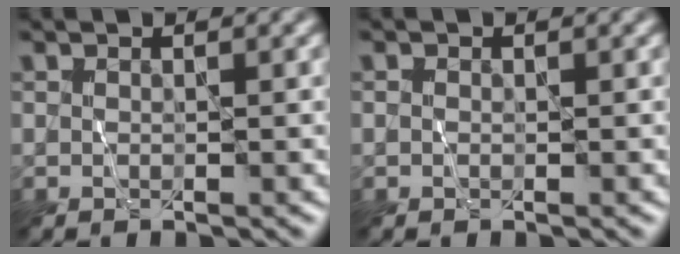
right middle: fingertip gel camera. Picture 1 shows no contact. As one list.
[{"total": 0.7, "force": [0.0, 0.6, 0.3], "torque": [-0.006, 0.000, -0.002]}]